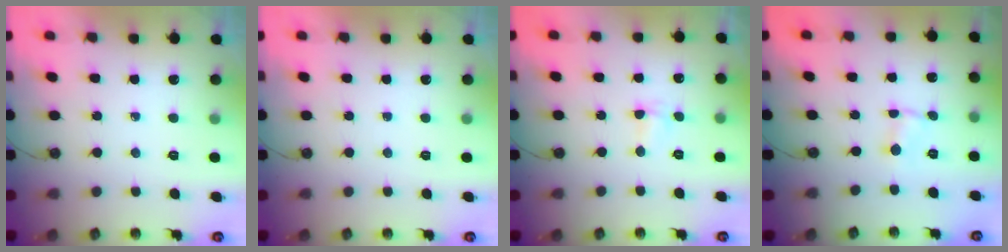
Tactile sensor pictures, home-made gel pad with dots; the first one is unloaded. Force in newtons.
{"total": 0.0}
{"total": 4.3, "press": 3.0, "slide": 3.1}
{"total": 0.5, "press": 0.5, "slide": 0.1}